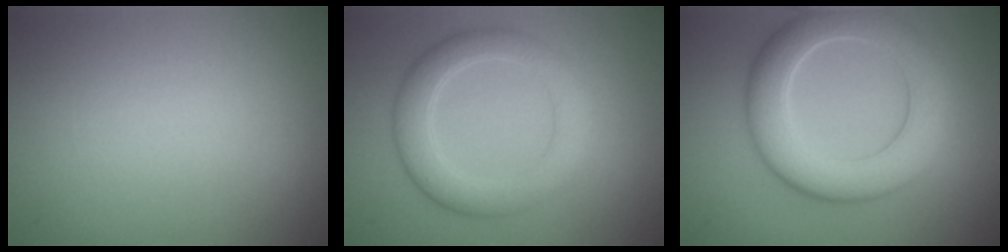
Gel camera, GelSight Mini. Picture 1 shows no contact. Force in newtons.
{"total": 4.3, "press": 4.3, "slide": 0.3}
{"total": 7.1, "press": 7.1, "slide": 0.6}